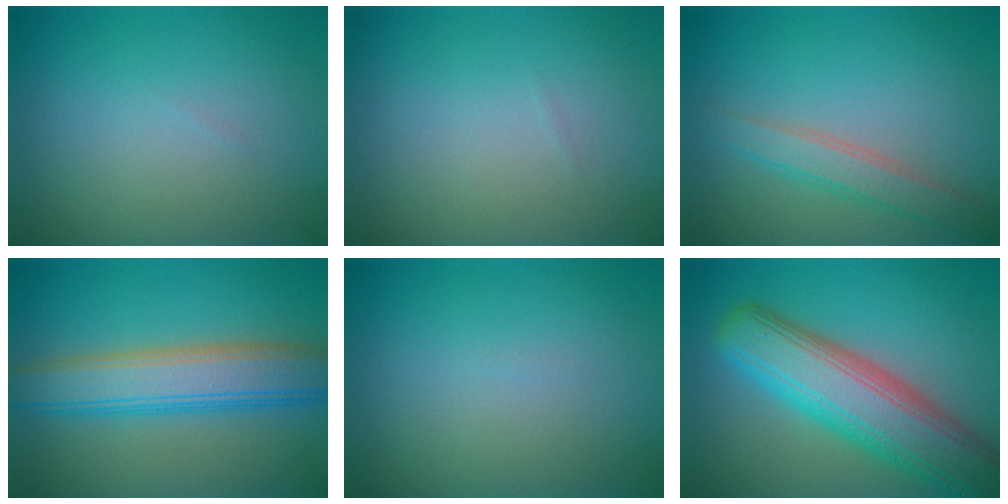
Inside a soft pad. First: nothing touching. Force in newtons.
{"total": 0.0}
{"total": 2.8, "press": 2.8, "slide": 0.1}
{"total": 6.1, "press": 6.1, "slide": 0.4}
{"total": 0.0}
{"total": 9.9, "press": 9.9, "slide": 0.5}